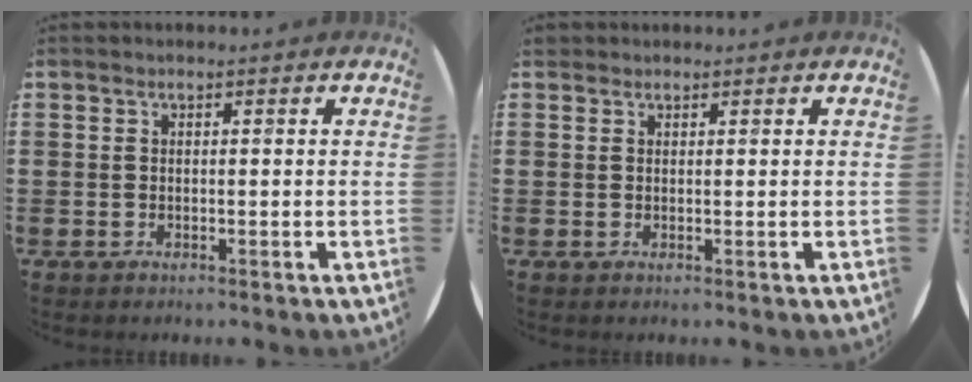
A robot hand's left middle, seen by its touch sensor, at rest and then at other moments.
{"total": 0.7, "force": [0.6, 0.3, 0.0], "torque": [0.007, -0.001, 0.011]}